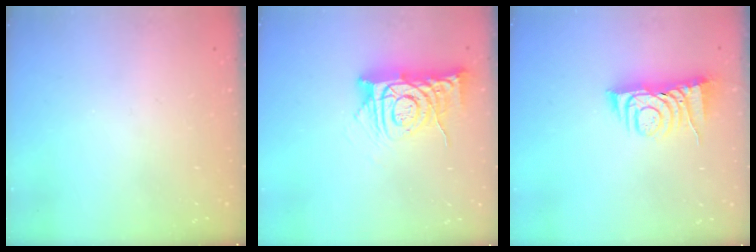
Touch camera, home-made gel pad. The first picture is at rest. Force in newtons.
{"total": 12.0, "press": 11.9, "slide": 1.2}
{"total": 7.3, "press": 7.2, "slide": 0.8}